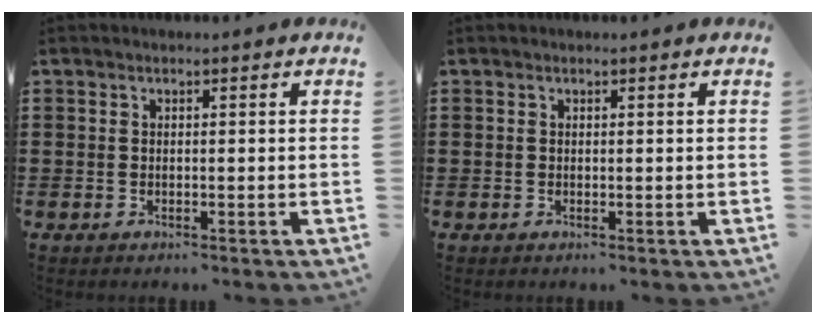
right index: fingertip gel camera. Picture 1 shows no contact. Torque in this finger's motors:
{"motor_torque": [0.01, 0.07, 0.00, 0.00]}